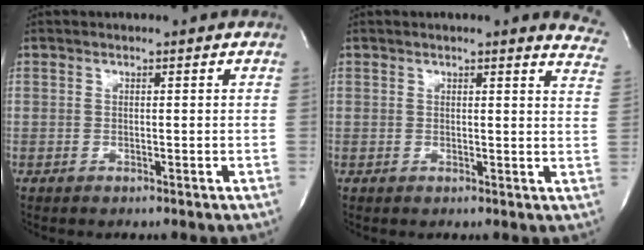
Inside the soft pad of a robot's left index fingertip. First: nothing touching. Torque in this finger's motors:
{"motor_torque": [0.39, -0.48, -0.04, 0.01]}